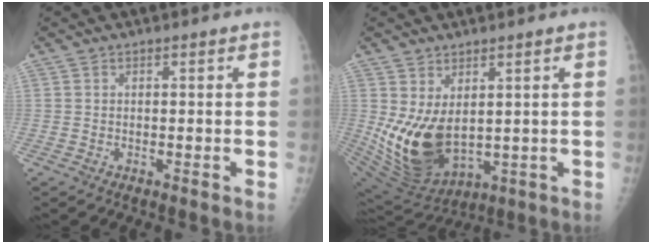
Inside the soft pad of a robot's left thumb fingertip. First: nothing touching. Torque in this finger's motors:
{"motor_torque": [0.61, 0.64, 1.46, -0.19, 0.49]}